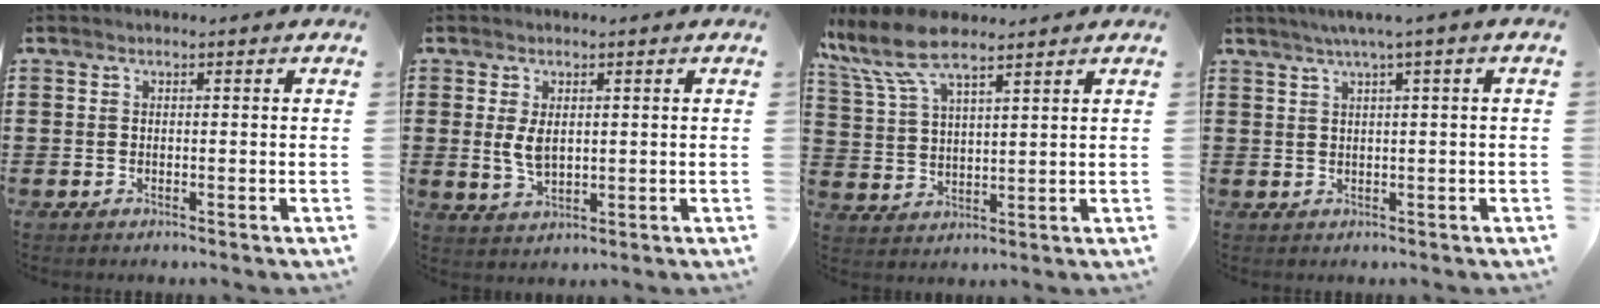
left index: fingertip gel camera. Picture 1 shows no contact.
{"total": 4.0, "force": [0.6, 2.2, 3.3], "torque": [-0.084, 0.000, 0.007]}
{"total": 8.9, "force": [6.6, 2.9, 5.3], "torque": [-0.130, -0.015, 0.119]}
{"total": 2.3, "force": [0.8, -0.5, 2.1], "torque": [-0.038, -0.005, 0.014]}